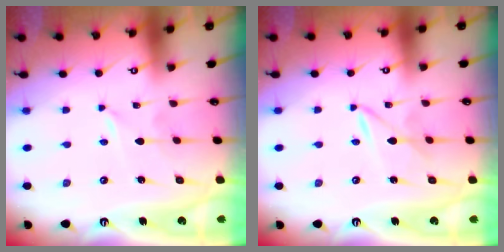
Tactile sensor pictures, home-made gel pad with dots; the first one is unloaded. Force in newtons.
{"total": 2.1, "press": 2.1, "slide": 0.3}